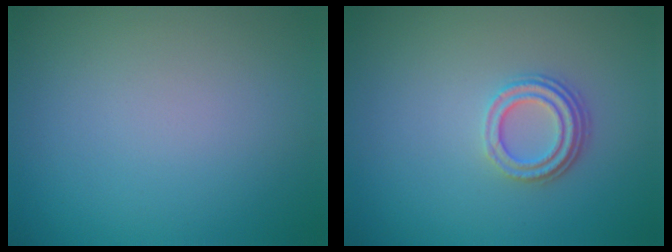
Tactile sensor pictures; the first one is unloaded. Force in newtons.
{"total": 3.2, "press": 2.4, "slide": 2.1}